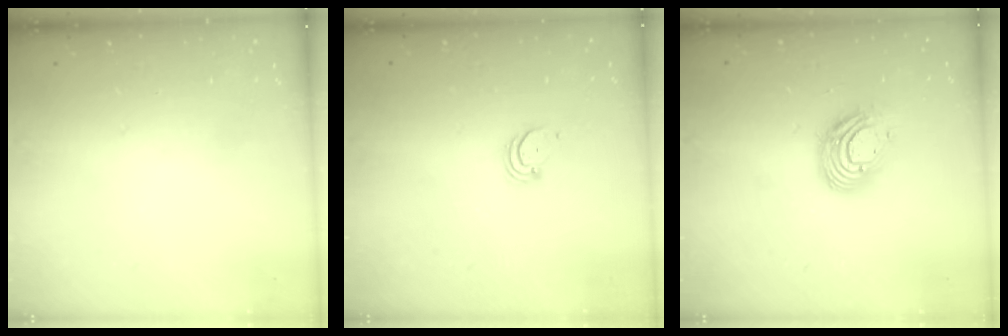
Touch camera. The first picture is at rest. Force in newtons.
{"total": 2.0, "press": 2.0, "slide": 0.2}
{"total": 13.9, "press": 13.9, "slide": 1.2}